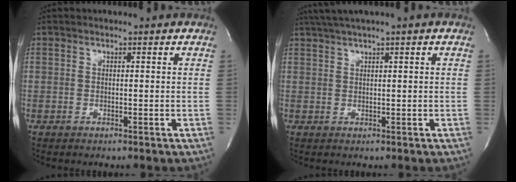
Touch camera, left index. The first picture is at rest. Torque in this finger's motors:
{"motor_torque": [0.48, -0.57, 0.27, 0.15]}